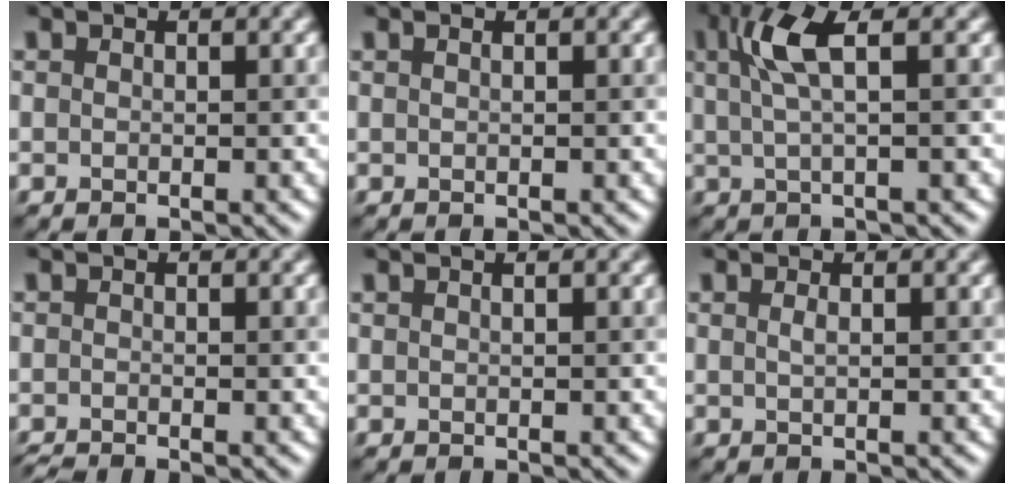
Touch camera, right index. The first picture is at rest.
{"total": 0.6, "force": [0.3, 0.3, 0.5], "torque": [-0.003, 0.004, 0.000]}
{"total": 3.9, "force": [1.2, 0.7, 3.6], "torque": [-0.073, 0.011, 0.029]}
{"total": 1.4, "force": [-1.3, 0.0, 0.2], "torque": [-0.001, -0.004, -0.022]}
{"total": 0.6, "force": [0.3, 0.2, 0.5], "torque": [-0.002, 0.005, -0.001]}
{"total": 0.7, "force": [0.2, 0.2, 0.6], "torque": [-0.008, 0.010, 0.005]}